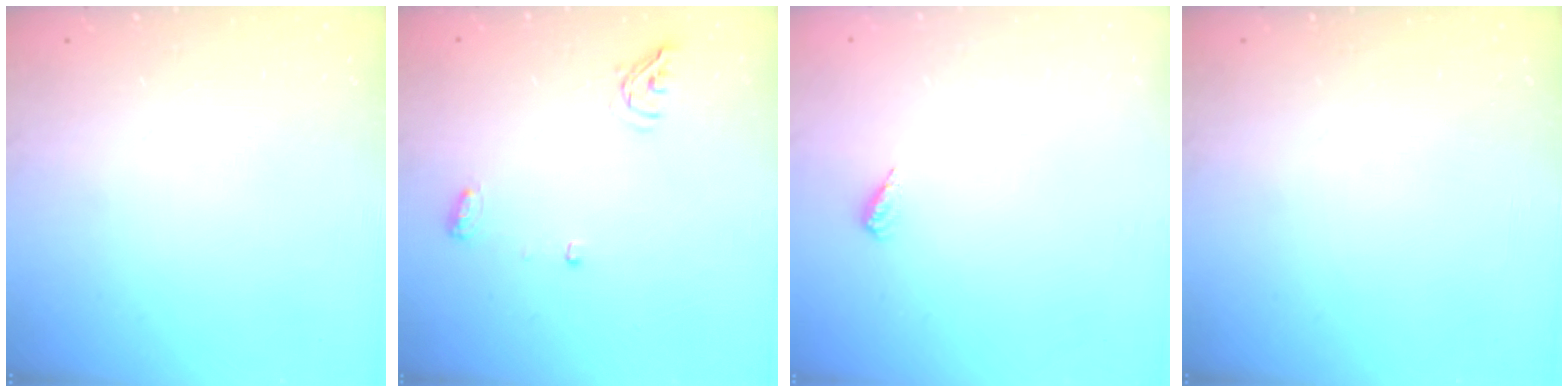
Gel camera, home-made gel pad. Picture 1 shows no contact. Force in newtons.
{"total": 5.8, "press": 5.7, "slide": 0.9}
{"total": 2.6, "press": 2.2, "slide": 1.3}
{"total": 0.0}